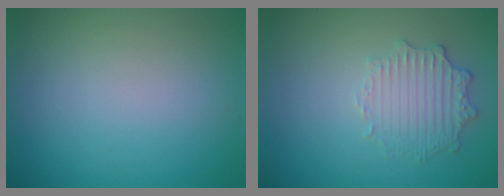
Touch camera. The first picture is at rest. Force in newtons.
{"total": 2.6, "press": 2.5, "slide": 0.7}